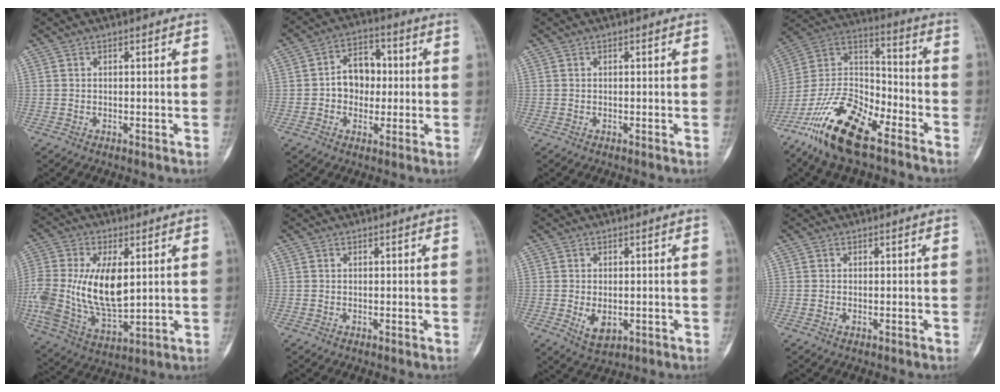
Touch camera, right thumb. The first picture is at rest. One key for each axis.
{"total": 8.5, "fx": 0.0, "fy": 6.6, "fz": 5.3, "tx": -0.048, "ty": 0.022, "tz": -0.008}
{"total": 0.0}
{"total": 19.6, "fx": -12.9, "fy": 7.6, "fz": 12.6, "tx": -0.240, "ty": 0.074, "tz": -0.240}
{"total": 19.3, "fx": 1.8, "fy": 10.3, "fz": 16.2, "tx": -0.341, "ty": -0.020, "tz": 0.043}
{"total": 0.0}
{"total": 4.5, "fx": -1.0, "fy": 2.9, "fz": 3.3, "tx": -0.046, "ty": -0.005, "tz": -0.005}
{"total": 0.6, "fx": -0.2, "fy": 0.3, "fz": 0.4, "tx": -0.009, "ty": 0.002, "tz": -0.002}